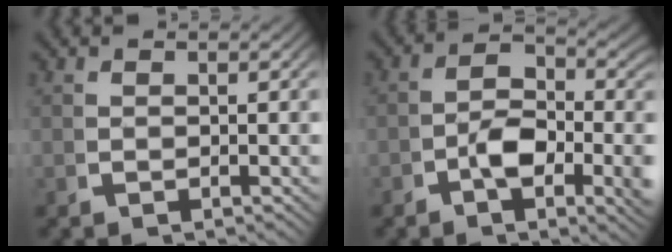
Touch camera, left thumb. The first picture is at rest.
{"total": 5.1, "force": [-0.8, 2.9, 4.1], "torque": [-0.073, -0.019, -0.018]}